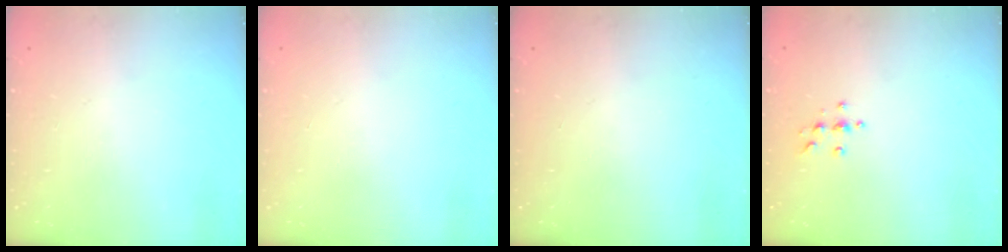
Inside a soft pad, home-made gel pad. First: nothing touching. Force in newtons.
{"total": 0.0}
{"total": 0.0}
{"total": 4.3, "press": 4.3, "slide": 0.5}